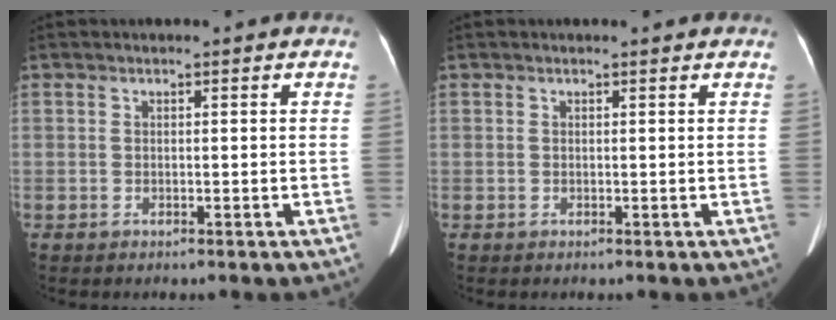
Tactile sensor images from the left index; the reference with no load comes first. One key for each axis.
{"total": 0.7, "fx": 0.7, "fy": 0.0, "fz": 0.1, "tx": -0.006, "ty": -0.001, "tz": 0.006}